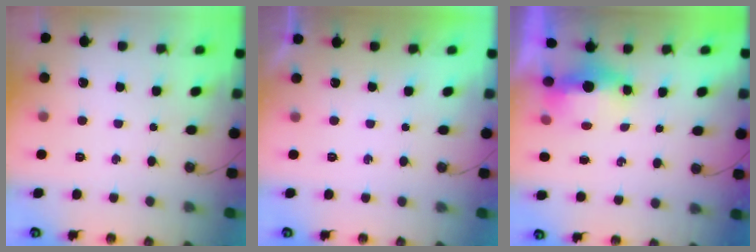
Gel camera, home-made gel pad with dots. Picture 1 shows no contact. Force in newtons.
{"total": 0.0}
{"total": 10.2, "press": 5.8, "slide": 8.4}